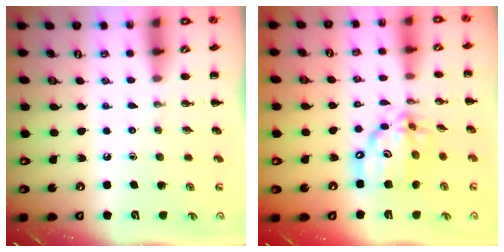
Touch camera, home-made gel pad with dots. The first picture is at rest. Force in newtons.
{"total": 14.0, "press": 13.4, "slide": 3.8}